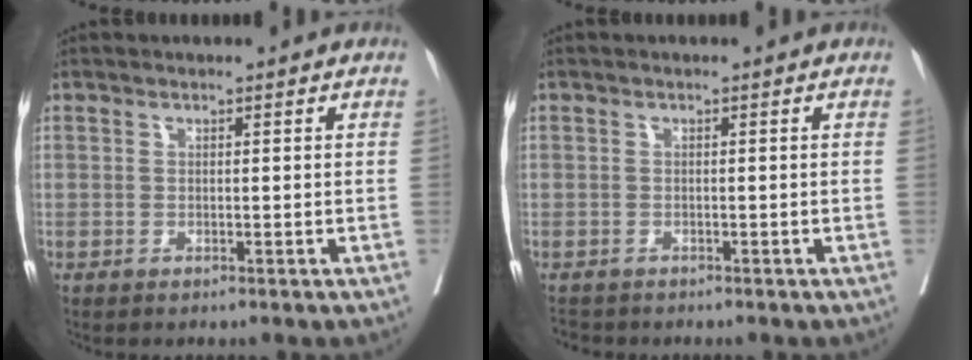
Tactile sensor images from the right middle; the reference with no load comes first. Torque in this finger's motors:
{"motor_torque": [-0.06, -0.05, 0.00, 0.00]}